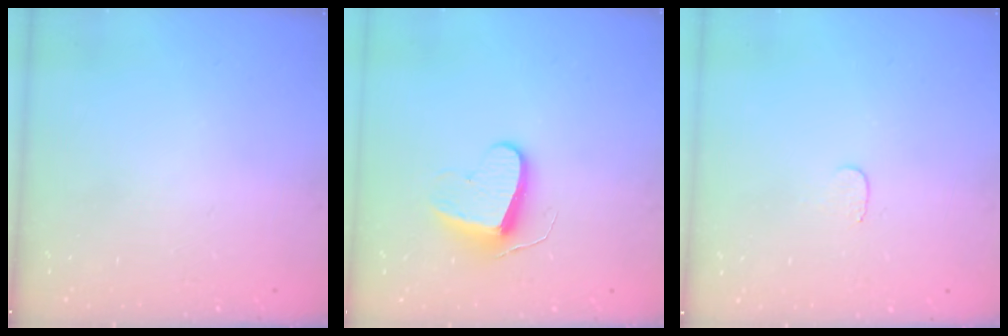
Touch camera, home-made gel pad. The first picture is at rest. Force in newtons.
{"total": 9.4, "press": 9.3, "slide": 0.9}
{"total": 3.4, "press": 3.4, "slide": 0.2}